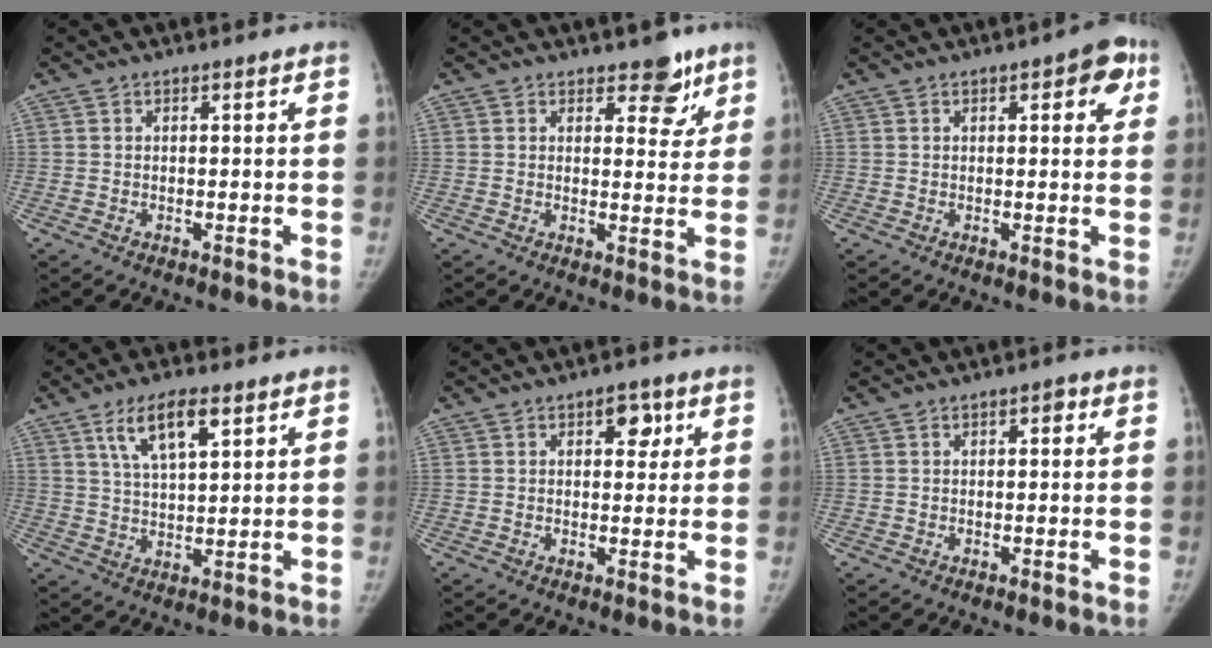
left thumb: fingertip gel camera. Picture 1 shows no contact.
{"total": 6.0, "force": [4.0, 3.3, 3.0], "torque": [0.003, -0.020, 0.051]}
{"total": 5.9, "force": [2.4, 2.5, 4.8], "torque": [-0.031, -0.001, 0.020]}
{"total": 8.9, "force": [4.6, 3.3, 6.8], "torque": [-0.113, -0.015, 0.089]}
{"total": 4.4, "force": [1.8, 2.7, 3.0], "torque": [-0.011, -0.003, 0.020]}
{"total": 1.4, "force": [0.4, 0.8, 1.1], "torque": [-0.006, 0.004, 0.003]}